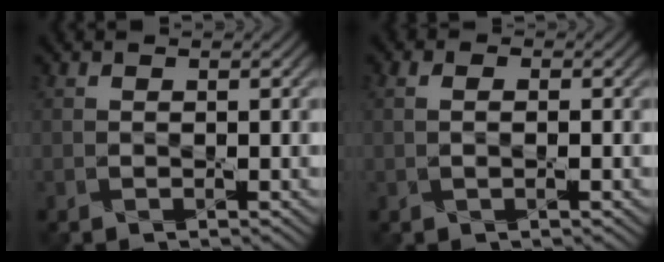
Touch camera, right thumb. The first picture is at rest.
{"total": 1.9, "force": [0.2, 0.9, 1.6], "torque": [-0.016, -0.004, -0.003]}